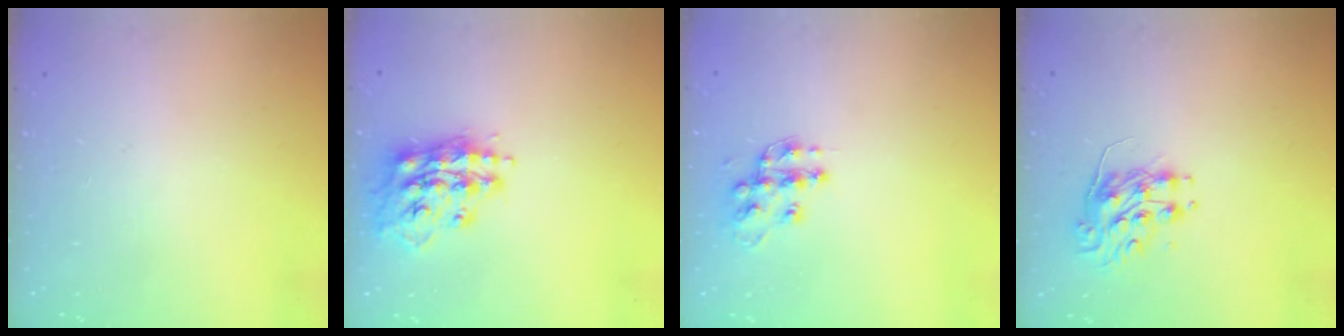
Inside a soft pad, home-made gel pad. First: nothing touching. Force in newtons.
{"total": 15.5, "press": 15.5, "slide": 1.4}
{"total": 11.8, "press": 11.8, "slide": 0.6}
{"total": 8.8, "press": 8.7, "slide": 0.4}